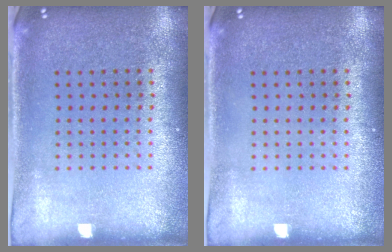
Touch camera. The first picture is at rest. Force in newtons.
{"total": 0.0}